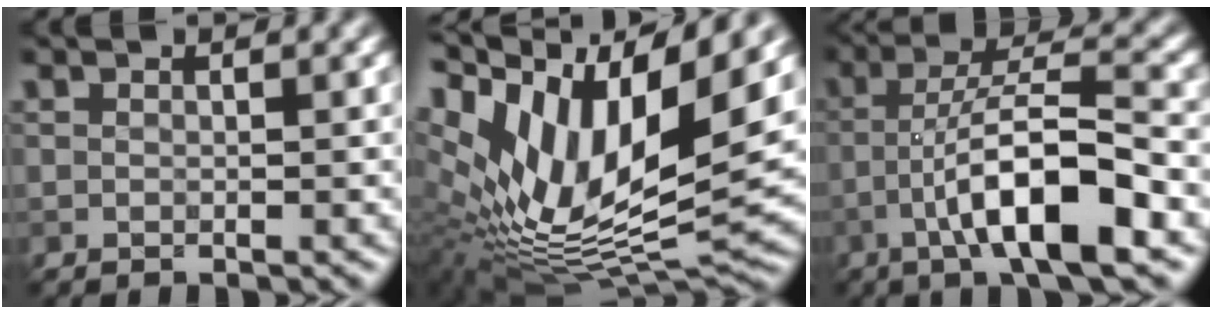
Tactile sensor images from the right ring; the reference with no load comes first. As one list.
[{"total": 16.1, "force": [4.8, 7.1, 13.6], "torque": [-0.276, 0.008, 0.083]}, {"total": 8.6, "force": [-3.5, 1.6, 7.7], "torque": [-0.124, 0.021, -0.064]}]